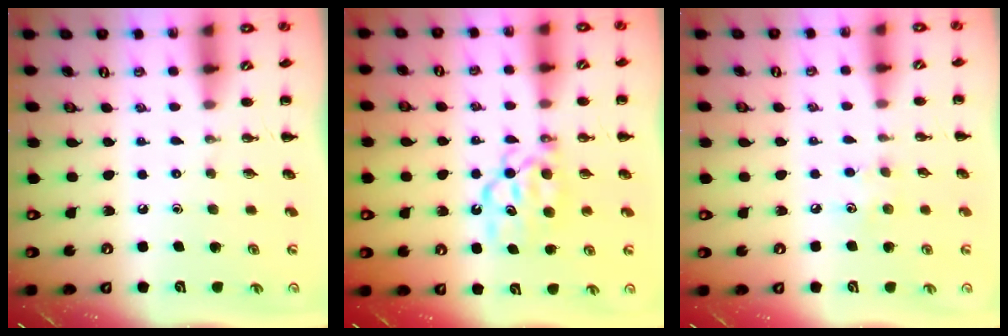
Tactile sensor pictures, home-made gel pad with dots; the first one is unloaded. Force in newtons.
{"total": 8.5, "press": 8.4, "slide": 1.1}
{"total": 4.6, "press": 4.5, "slide": 1.0}